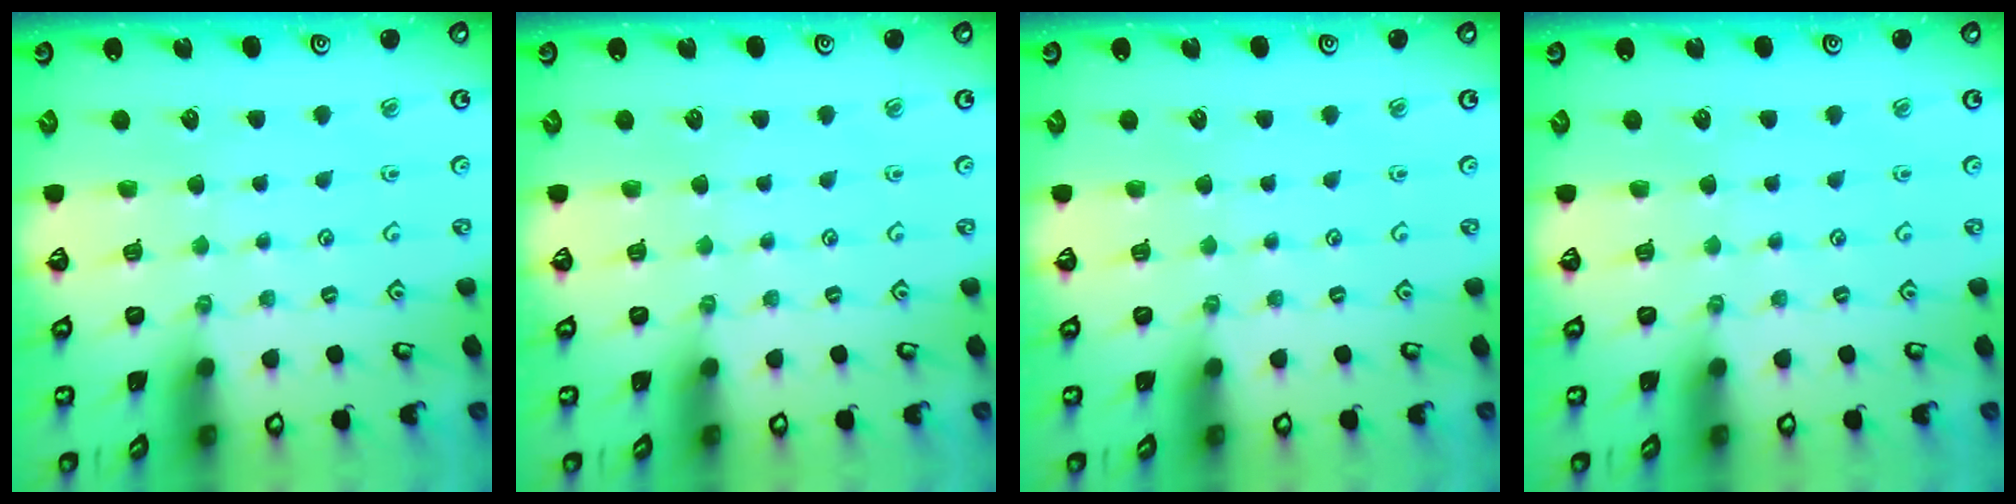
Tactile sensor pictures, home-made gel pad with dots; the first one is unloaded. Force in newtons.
{"total": 0.0}
{"total": 0.0}
{"total": 0.0}